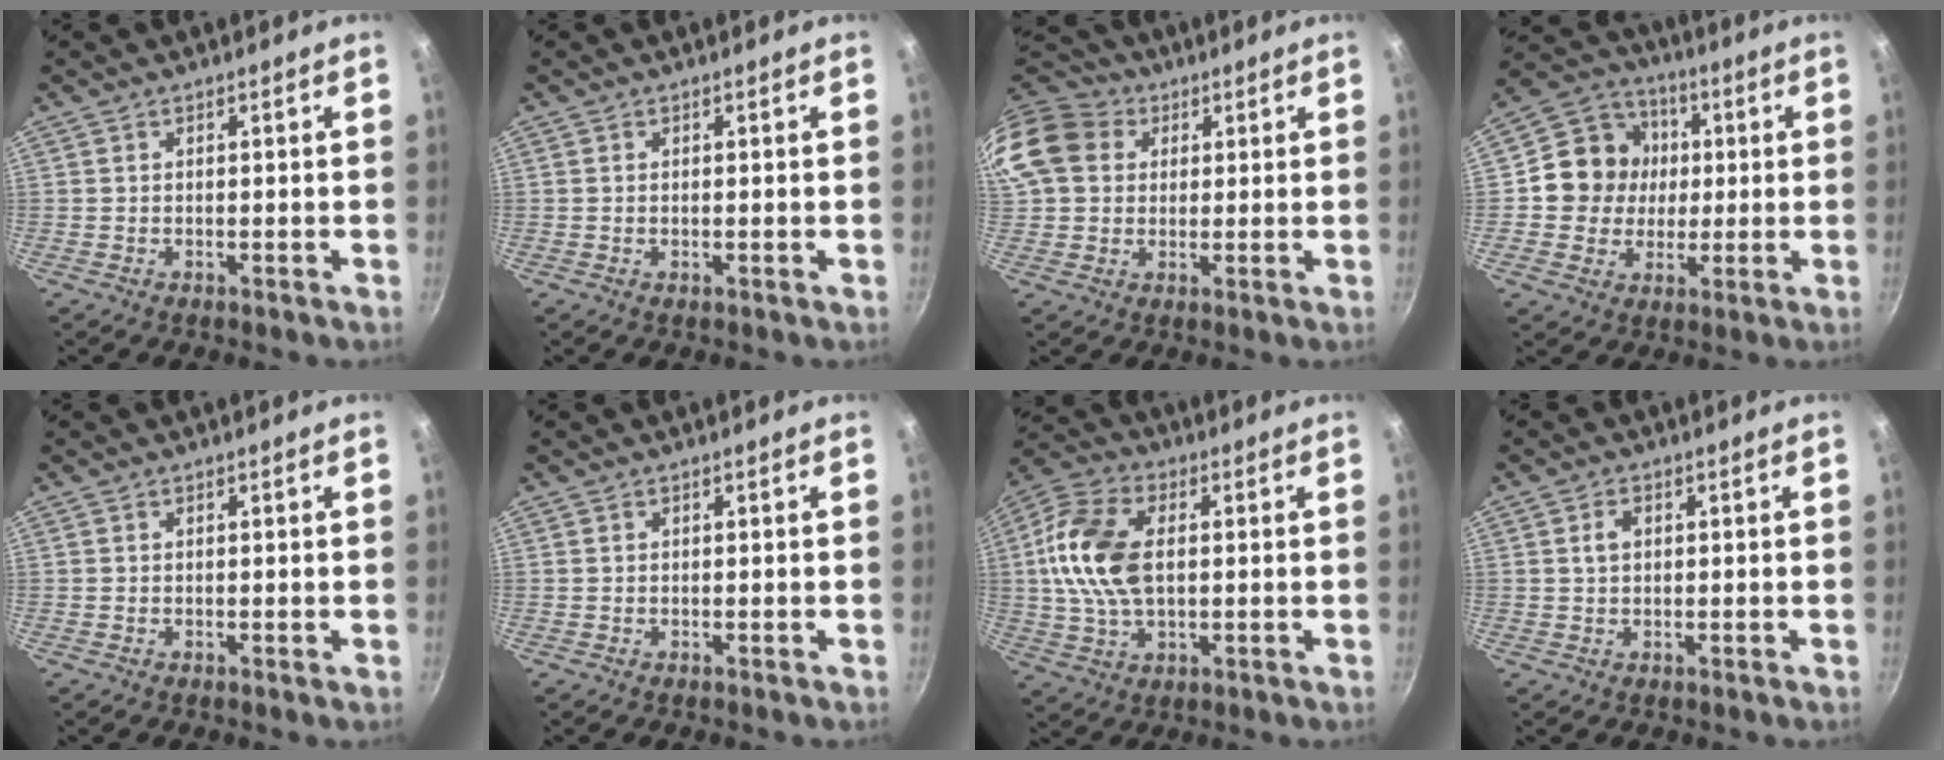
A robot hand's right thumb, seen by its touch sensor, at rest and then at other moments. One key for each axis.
{"total": 0.0}
{"total": 15.4, "fx": 5.0, "fy": 12.4, "fz": 7.5, "tx": -0.148, "ty": 0.022, "tz": 0.081}
{"total": 12.2, "fx": 1.0, "fy": 11.4, "fz": 4.3, "tx": -0.038, "ty": 0.019, "tz": 0.003}
{"total": 0.0}
{"total": 0.0}
{"total": 14.8, "fx": 1.4, "fy": 9.0, "fz": 11.7, "tx": -0.216, "ty": 0.014, "tz": 0.013}
{"total": 2.2, "fx": 0.4, "fy": 1.6, "fz": 1.5, "tx": -0.020, "ty": 0.003, "tz": 0.008}